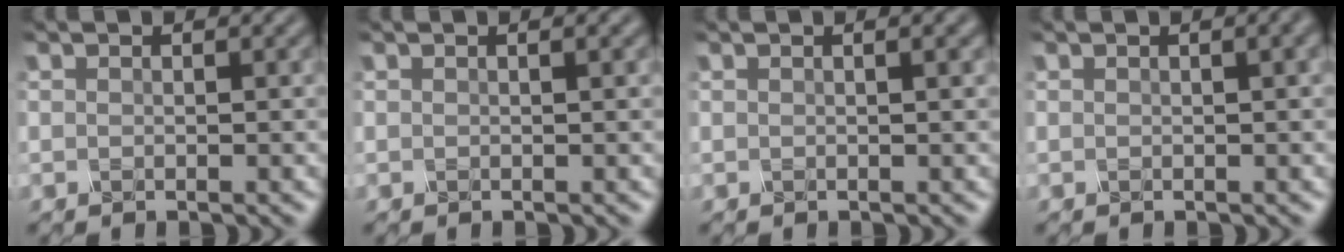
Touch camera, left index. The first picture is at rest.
{"total": 2.0, "force": [0.8, 1.0, 1.6], "torque": [-0.009, 0.016, -0.007]}
{"total": 3.0, "force": [1.1, 1.5, 2.3], "torque": [-0.011, 0.025, -0.003]}
{"total": 4.9, "force": [1.8, 2.5, 3.8], "torque": [-0.020, 0.042, 0.001]}